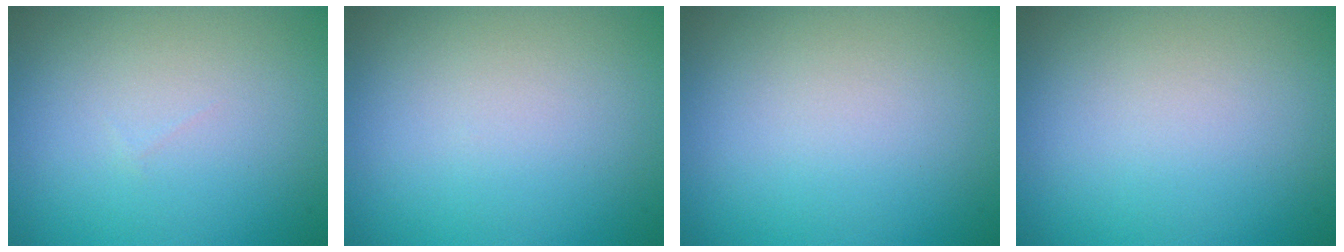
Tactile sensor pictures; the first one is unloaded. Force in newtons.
{"total": 0.0}
{"total": 0.0}
{"total": 0.0}